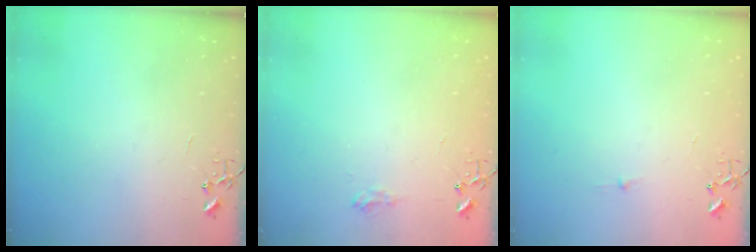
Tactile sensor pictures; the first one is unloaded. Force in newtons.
{"total": 7.6, "press": 7.6, "slide": 0.9}
{"total": 2.8, "press": 2.8, "slide": 0.3}